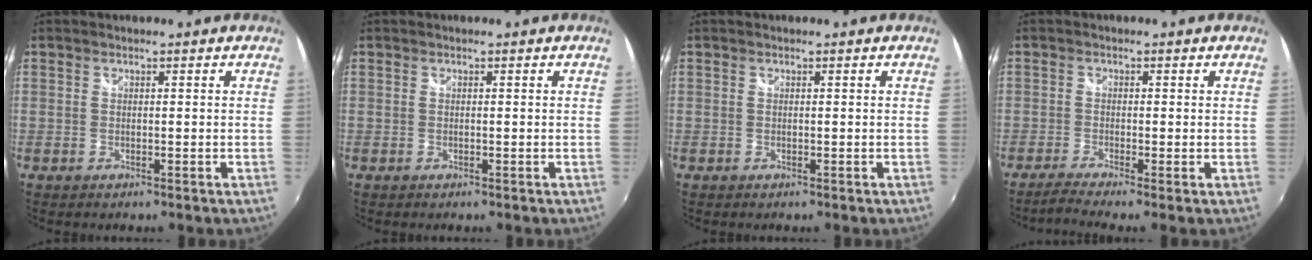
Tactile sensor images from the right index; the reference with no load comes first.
{"total": 0.0}
{"total": 0.0}
{"total": 2.7, "force": [-2.0, -0.6, 1.7], "torque": [-0.046, -0.009, -0.050]}